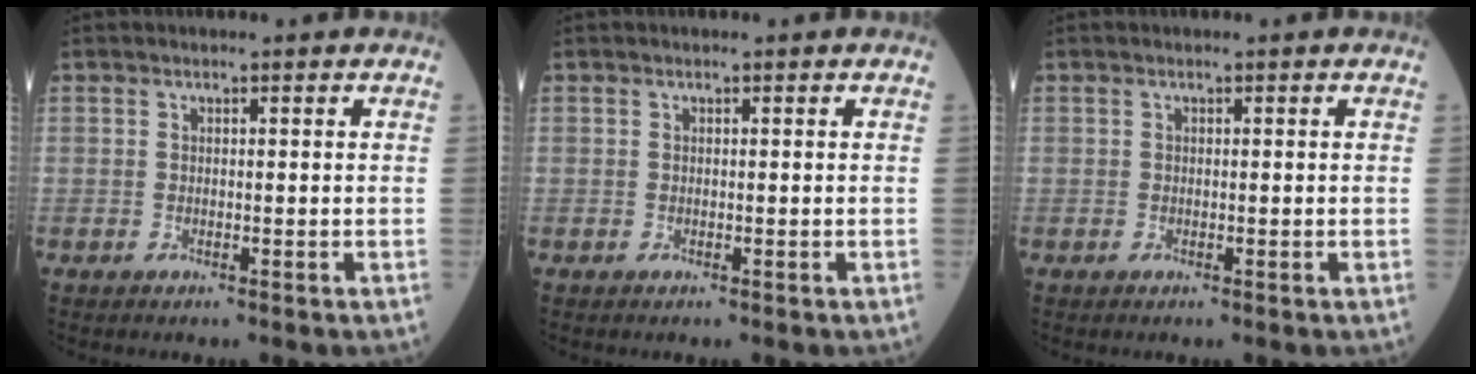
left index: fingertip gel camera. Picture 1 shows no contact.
{"total": 0.0}
{"total": 0.0}